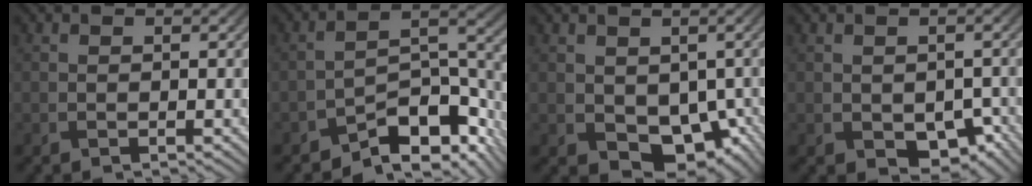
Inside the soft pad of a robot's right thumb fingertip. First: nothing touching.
{"total": 10.9, "force": [-7.3, 4.4, 6.8], "torque": [-0.083, -0.003, -0.130]}
{"total": 7.0, "force": [-0.9, 5.1, 4.7], "torque": [-0.087, -0.037, -0.001]}
{"total": 5.2, "force": [-2.0, 3.5, 3.3], "torque": [-0.052, -0.025, -0.021]}